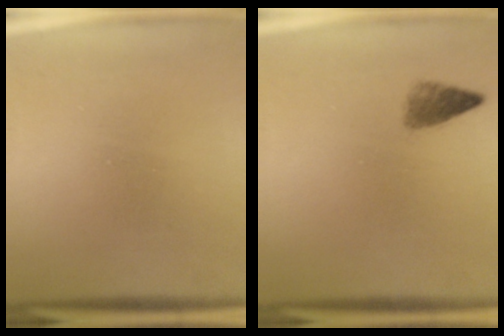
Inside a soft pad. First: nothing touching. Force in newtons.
{"total": 2.2}